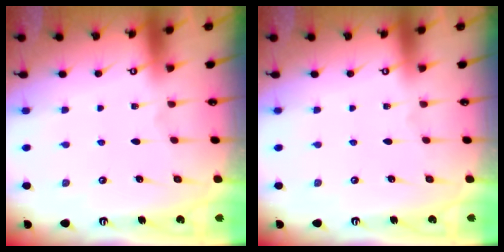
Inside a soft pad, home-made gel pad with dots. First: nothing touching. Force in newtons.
{"total": 0.0}